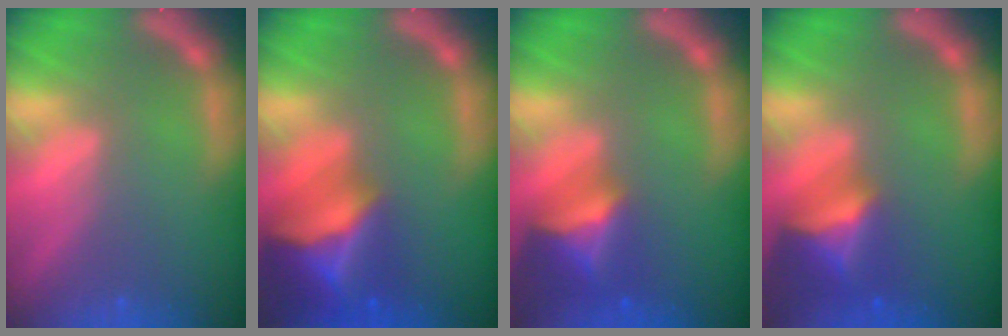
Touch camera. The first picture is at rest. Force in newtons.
{"total": 10.0}
{"total": 6.0}
{"total": 6.0}